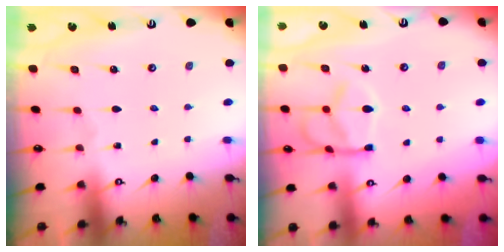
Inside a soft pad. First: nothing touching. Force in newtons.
{"total": 12.2, "press": 12.2, "slide": 1.3}